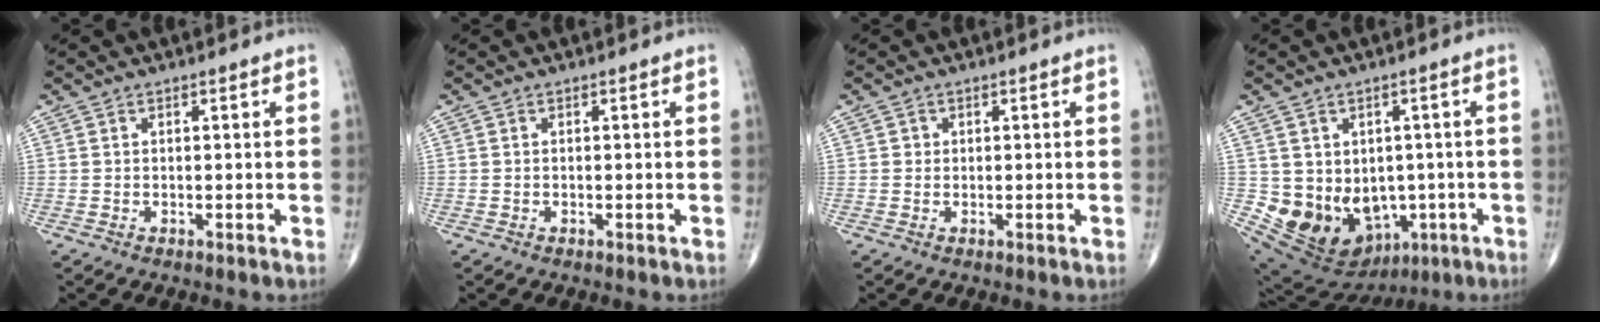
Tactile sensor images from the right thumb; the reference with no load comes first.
{"total": 0.0}
{"total": 0.8, "force": [0.1, 0.8, 0.1], "torque": [0.003, 0.002, 0.001]}
{"total": 14.8, "force": [-2.4, 12.0, 8.3], "torque": [-0.115, 0.011, -0.001]}